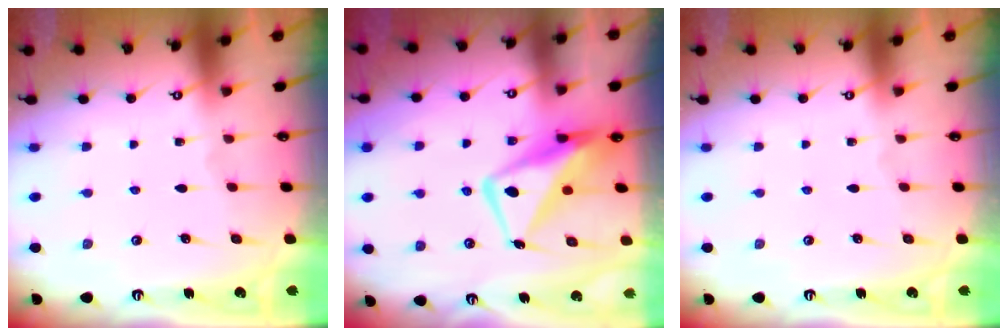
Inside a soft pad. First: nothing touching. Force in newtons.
{"total": 12.6, "press": 12.5, "slide": 1.2}
{"total": 0.0}